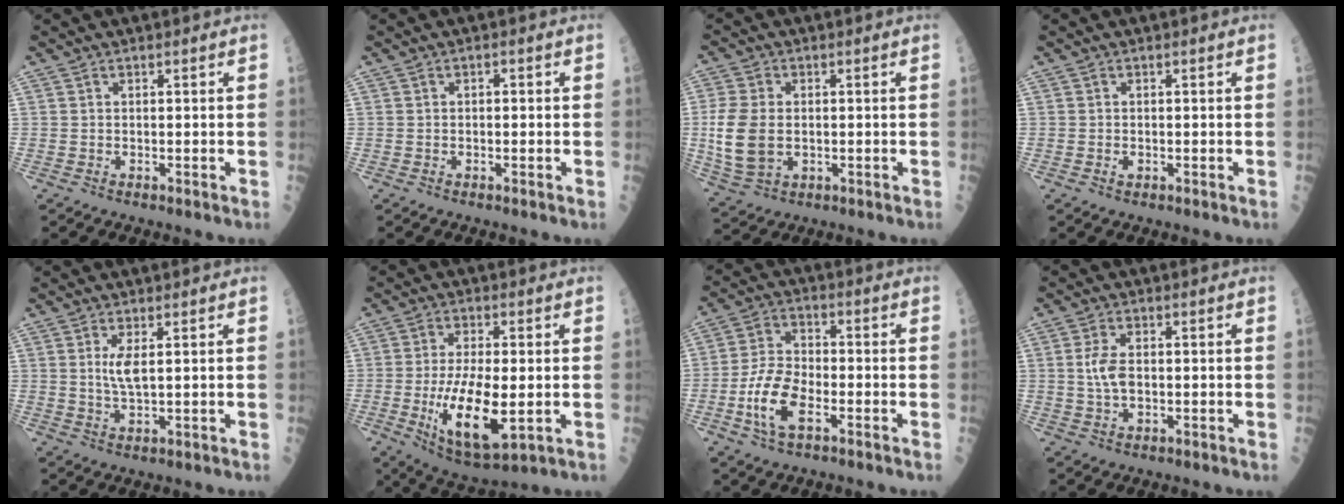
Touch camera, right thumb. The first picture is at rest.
{"total": 0.9, "force": [0.1, 0.5, 0.7], "torque": [-0.009, 0.002, 0.001]}
{"total": 10.1, "force": [-0.5, 6.7, 7.5], "torque": [-0.161, -0.001, -0.005]}
{"total": 0.6, "force": [-0.2, 0.5, 0.3], "torque": [0.000, 0.002, -0.003]}
{"total": 3.5, "force": [0.9, 0.8, 3.2], "torque": [-0.069, -0.013, 0.021]}
{"total": 14.6, "force": [-2.7, 5.3, 13.3], "torque": [-0.237, -0.016, -0.036]}
{"total": 9.8, "force": [-3.6, 4.8, 7.8], "torque": [-0.156, 0.019, -0.072]}
{"total": 4.8, "force": [0.1, 2.5, 4.1], "torque": [-0.082, 0.000, 0.004]}